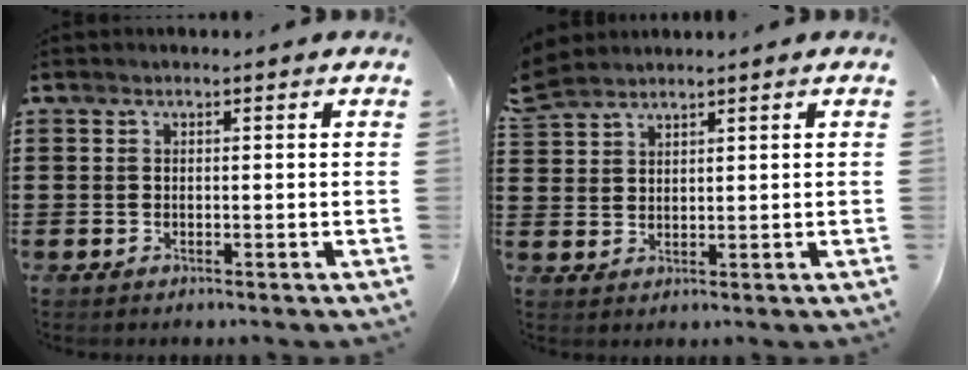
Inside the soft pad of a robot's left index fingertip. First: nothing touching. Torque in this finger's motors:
{"motor_torque": [0.64, -0.65, 0.09, 0.05]}